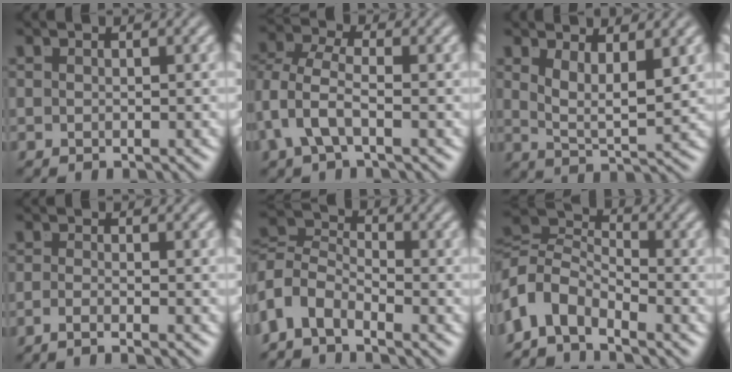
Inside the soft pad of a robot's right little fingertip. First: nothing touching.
{"total": 4.0, "force": [-0.5, 2.8, 2.9], "torque": [-0.084, -0.029, 0.000]}
{"total": 3.7, "force": [1.3, 1.5, 3.1], "torque": [-0.061, -0.014, 0.023]}
{"total": 2.1, "force": [-1.6, -0.8, 1.1], "torque": [-0.014, -0.004, -0.029]}
{"total": 7.6, "force": [-1.5, 6.8, 3.1], "torque": [-0.089, -0.026, -0.036]}
{"total": 8.6, "force": [-1.1, 7.0, 4.8], "torque": [-0.106, -0.024, -0.024]}